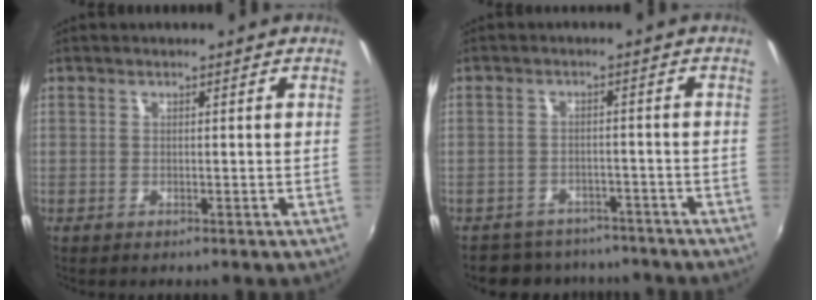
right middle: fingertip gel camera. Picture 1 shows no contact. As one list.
[{"total": 10.7, "force": [-9.3, 4.7, 2.6], "torque": [-0.065, 0.009, -0.125]}]